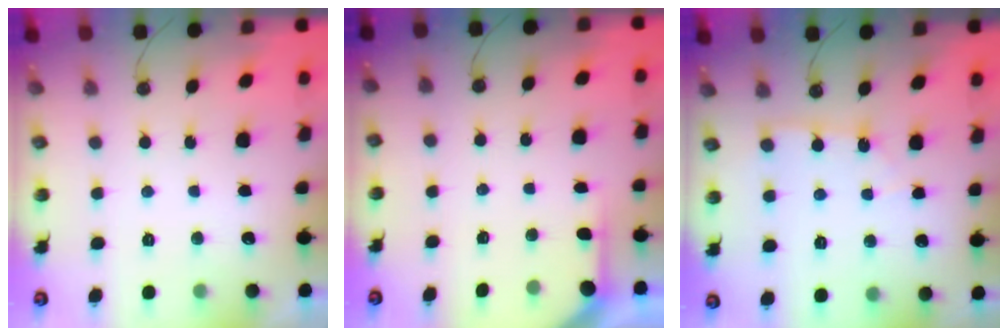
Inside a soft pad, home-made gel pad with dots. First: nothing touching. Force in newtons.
{"total": 2.6, "press": 2.6, "slide": 0.3}
{"total": 4.9, "press": 4.8, "slide": 0.8}